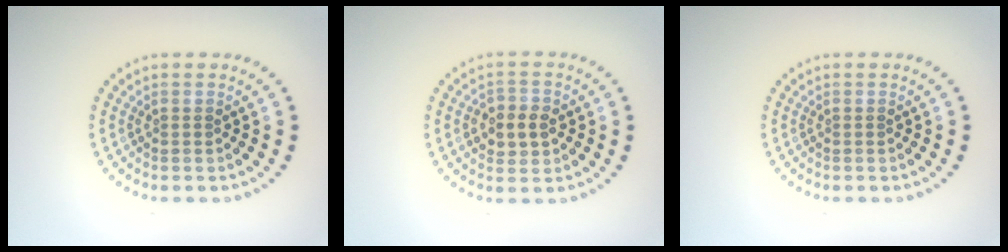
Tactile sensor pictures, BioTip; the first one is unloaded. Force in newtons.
{"total": 3.0, "press": 2.9, "slide": 0.4}
{"total": 0.0}